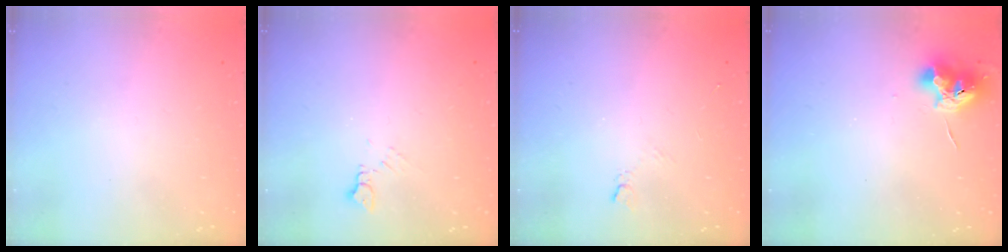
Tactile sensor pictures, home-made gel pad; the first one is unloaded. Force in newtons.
{"total": 2.9, "press": 2.9, "slide": 0.5}
{"total": 3.5, "press": 3.4, "slide": 0.5}
{"total": 11.0, "press": 11.0, "slide": 0.8}